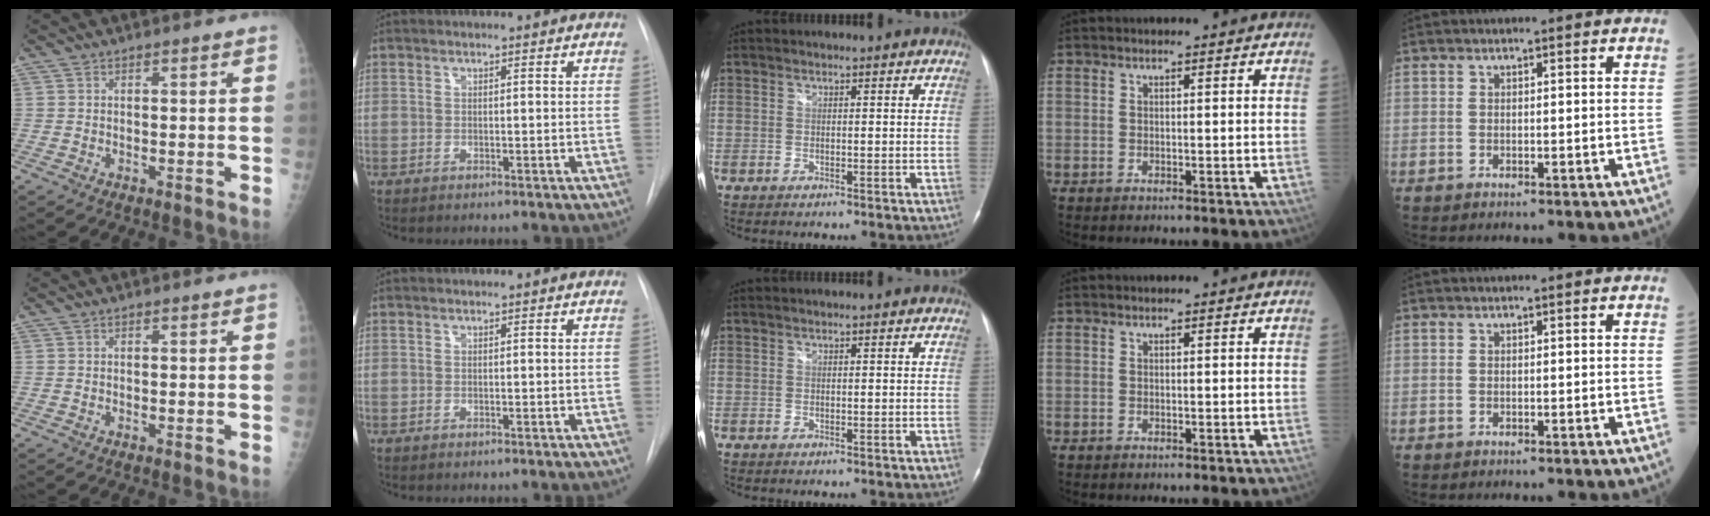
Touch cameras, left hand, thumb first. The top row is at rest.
{}